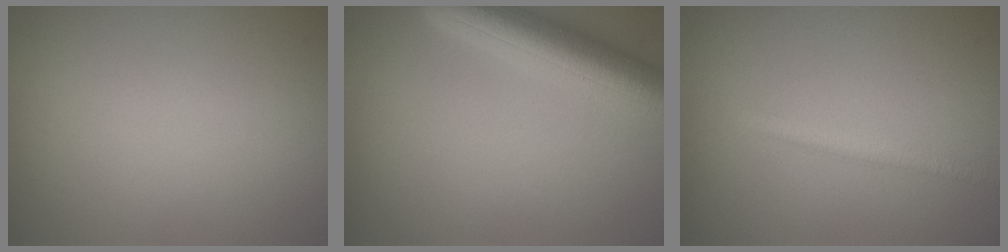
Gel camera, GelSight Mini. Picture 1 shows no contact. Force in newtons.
{"total": 7.0, "press": 7.0, "slide": 0.3}
{"total": 1.8, "press": 1.8, "slide": 0.1}